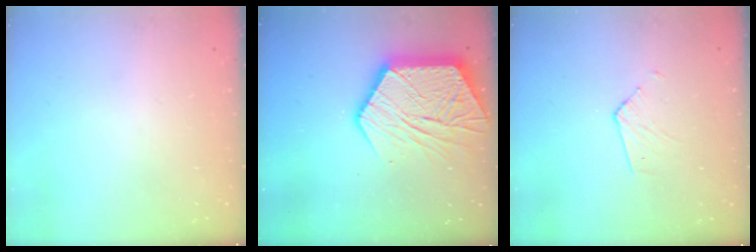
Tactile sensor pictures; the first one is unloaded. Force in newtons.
{"total": 21.3, "press": 21.2, "slide": 1.8}
{"total": 3.1, "press": 3.1, "slide": 0.2}